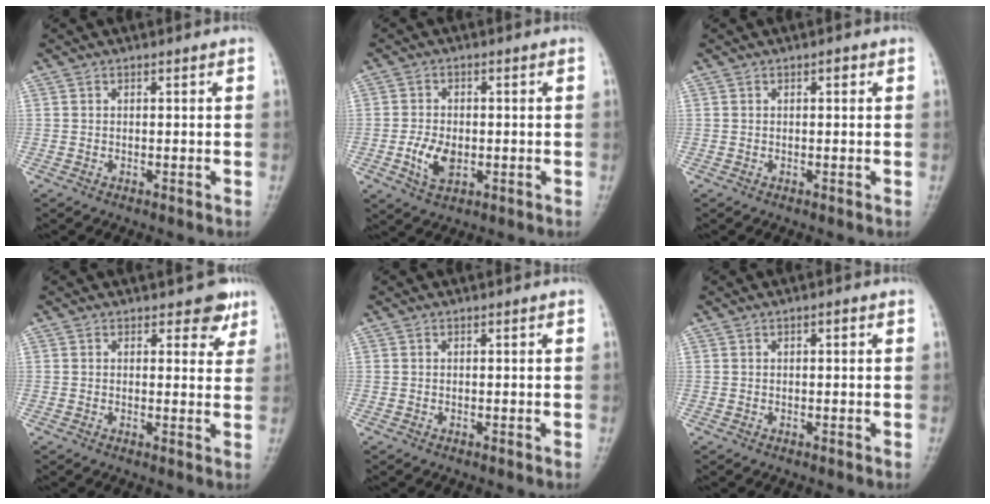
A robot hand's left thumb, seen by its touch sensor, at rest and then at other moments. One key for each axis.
{"total": 5.5, "fx": -1.3, "fy": 3.4, "fz": 4.2, "tx": -0.078, "ty": 0.000, "tz": -0.021}
{"total": 0.8, "fx": 0.3, "fy": 0.4, "fz": 0.6, "tx": -0.005, "ty": 0.002, "tz": 0.002}
{"total": 4.0, "fx": 2.5, "fy": 2.2, "fz": 2.1, "tx": 0.006, "ty": -0.012, "tz": 0.026}
{"total": 0.0}
{"total": 1.0, "fx": 0.3, "fy": 0.4, "fz": 0.8, "tx": -0.009, "ty": 0.003, "tz": 0.003}